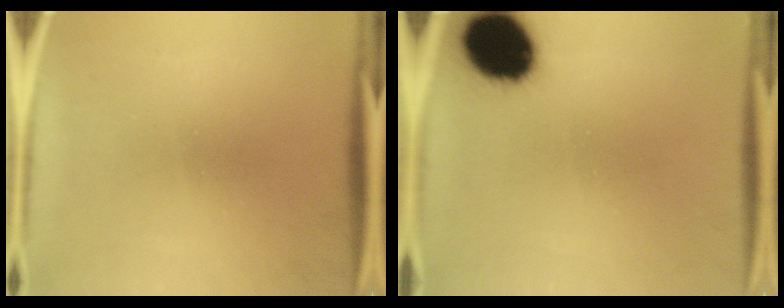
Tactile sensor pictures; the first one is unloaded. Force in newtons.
{"total": 15.4}